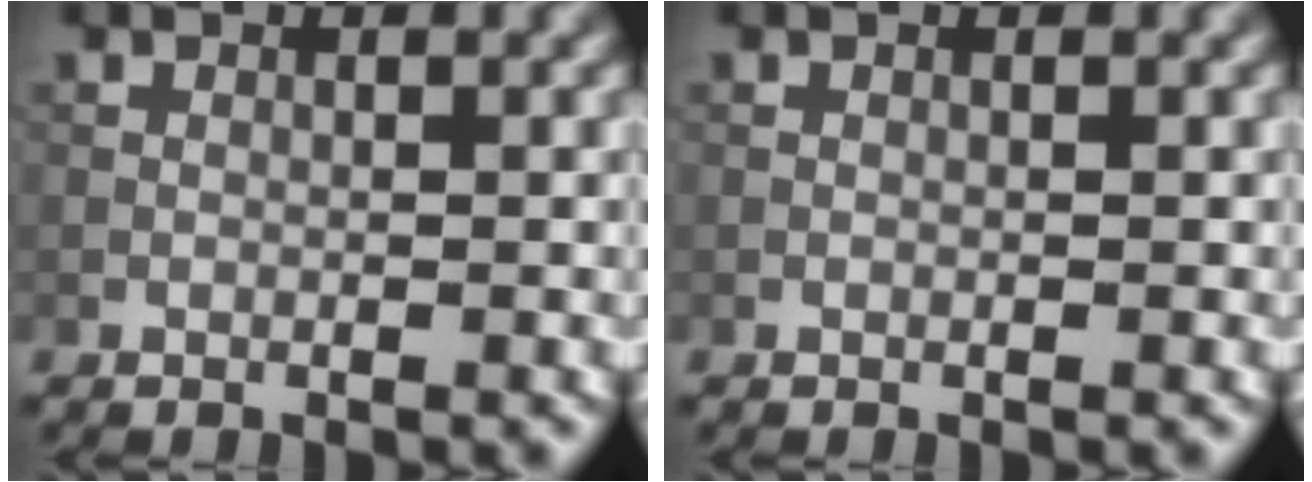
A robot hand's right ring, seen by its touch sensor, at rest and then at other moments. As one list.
[{"total": 0.0}]